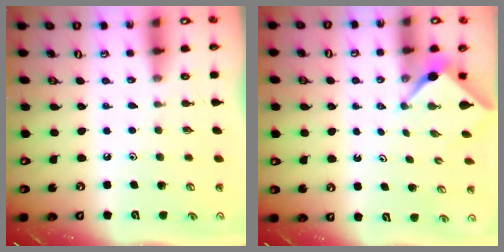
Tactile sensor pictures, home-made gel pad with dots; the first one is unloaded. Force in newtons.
{"total": 2.5, "press": 2.4, "slide": 0.3}